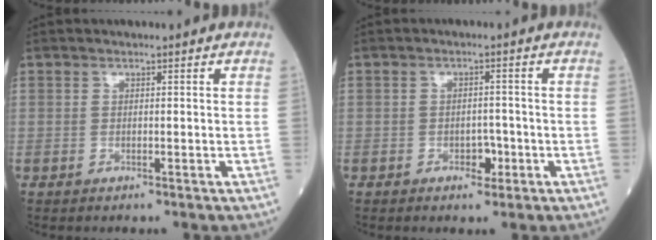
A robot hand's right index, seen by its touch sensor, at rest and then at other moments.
{"total": 2.5, "force": [-1.2, 1.5, 1.7], "torque": [-0.017, 0.006, -0.014]}